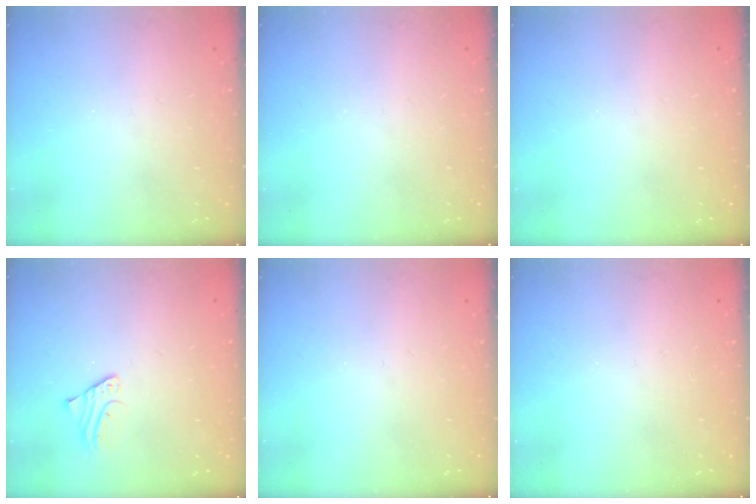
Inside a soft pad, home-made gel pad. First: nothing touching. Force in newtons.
{"total": 0.0}
{"total": 0.0}
{"total": 2.4, "press": 2.4, "slide": 0.2}
{"total": 0.0}
{"total": 0.0}